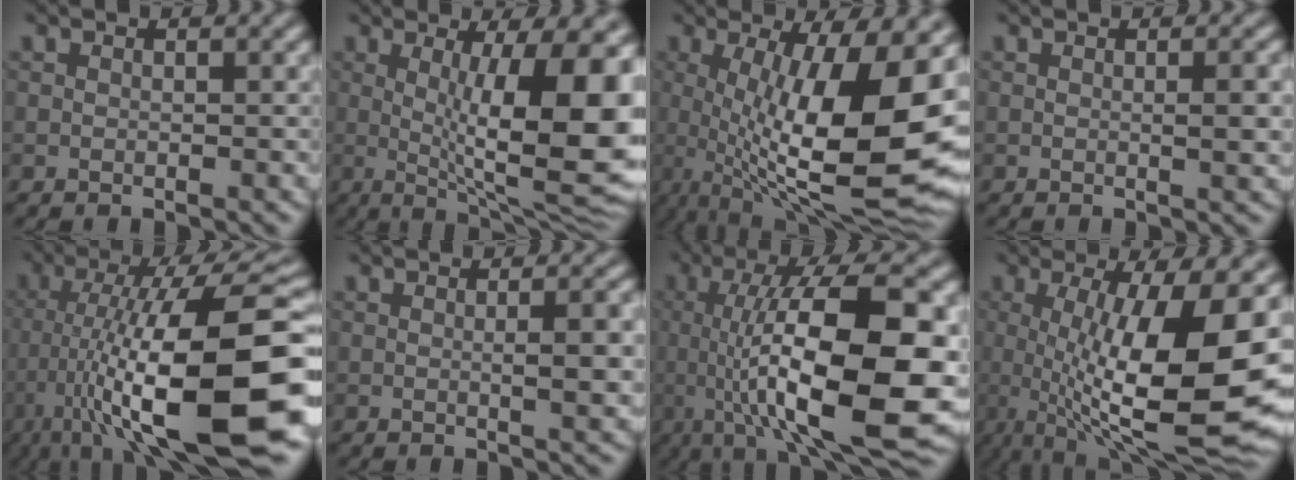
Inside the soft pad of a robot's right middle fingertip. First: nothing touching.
{"total": 12.4, "force": [0.4, 2.8, 12.1], "torque": [-0.158, 0.005, 0.014]}
{"total": 14.6, "force": [0.0, 4.0, 14.0], "torque": [-0.207, 0.002, 0.008]}
{"total": 2.1, "force": [-0.1, 0.3, 2.0], "torque": [-0.028, 0.010, 0.003]}
{"total": 15.5, "force": [-3.6, 3.8, 14.6], "torque": [-0.229, 0.026, -0.050]}
{"total": 3.0, "force": [-0.1, 0.6, 3.0], "torque": [-0.041, 0.011, 0.004]}
{"total": 14.6, "force": [-1.2, 4.5, 13.8], "torque": [-0.193, 0.009, -0.017]}
{"total": 13.1, "force": [-0.3, 3.5, 12.6], "torque": [-0.195, -0.010, 0.001]}